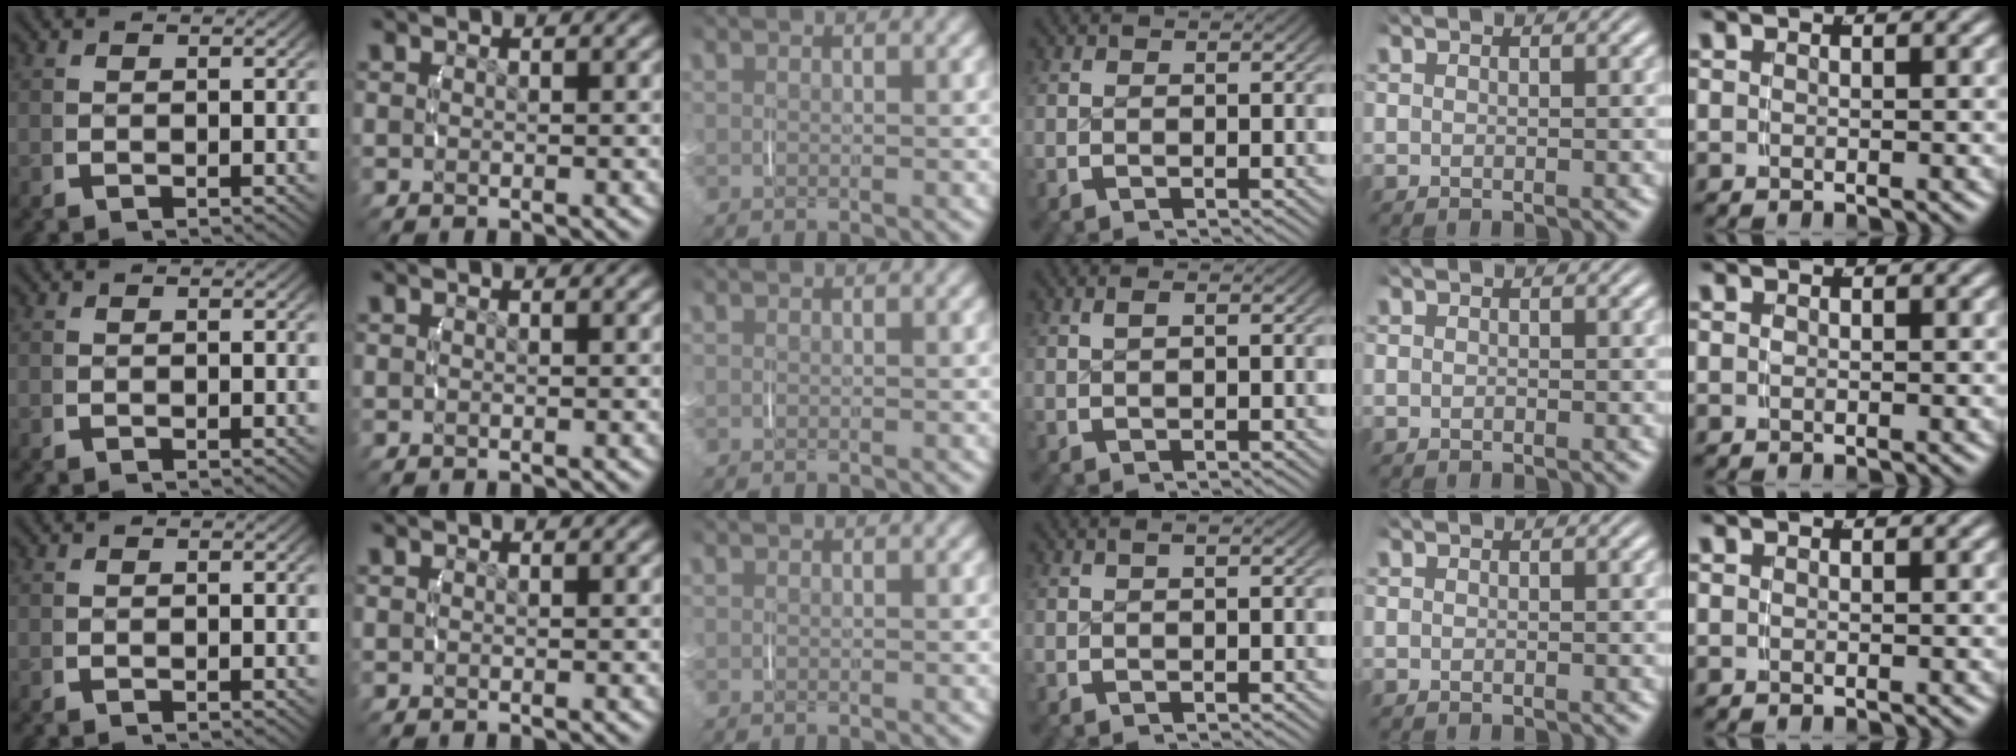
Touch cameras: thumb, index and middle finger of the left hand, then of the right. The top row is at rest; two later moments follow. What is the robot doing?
{"motion": "lift_and_place", "object": "small bumper sticker"}